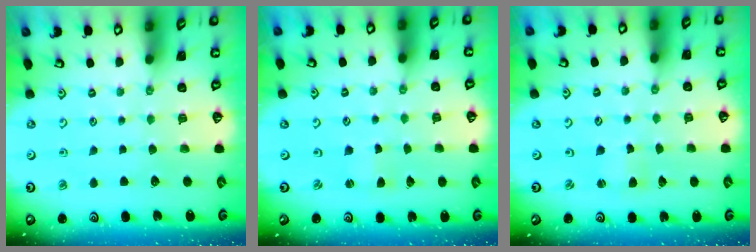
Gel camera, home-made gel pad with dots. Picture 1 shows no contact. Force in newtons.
{"total": 1.2, "press": 1.2, "slide": 0.2}
{"total": 2.4, "press": 2.4, "slide": 0.3}